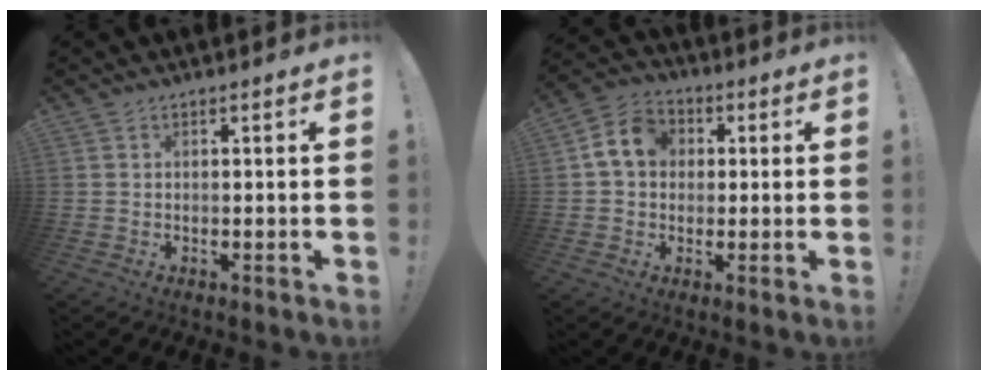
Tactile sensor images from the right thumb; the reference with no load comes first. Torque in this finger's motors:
{"motor_torque": [0.70, 0.58, 0.68, -0.08, 0.00]}